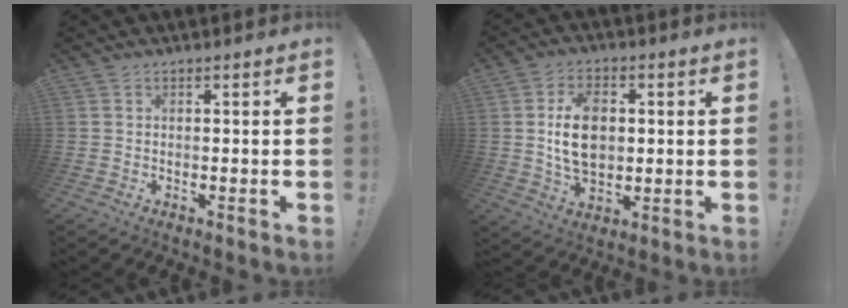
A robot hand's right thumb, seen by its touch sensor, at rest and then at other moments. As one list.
[{"total": 12.8, "force": [1.2, 8.8, 9.2], "torque": [-0.153, 0.005, 0.022]}]